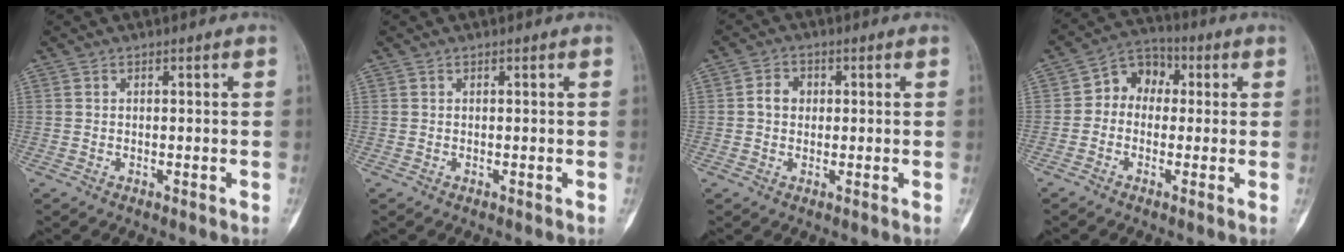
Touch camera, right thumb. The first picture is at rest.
{"total": 0.0}
{"total": 3.4, "force": [0.2, 2.8, 1.9], "torque": [-0.026, 0.012, 0.000]}
{"total": 7.5, "force": [0.3, 5.9, 4.5], "torque": [-0.036, 0.025, -0.013]}